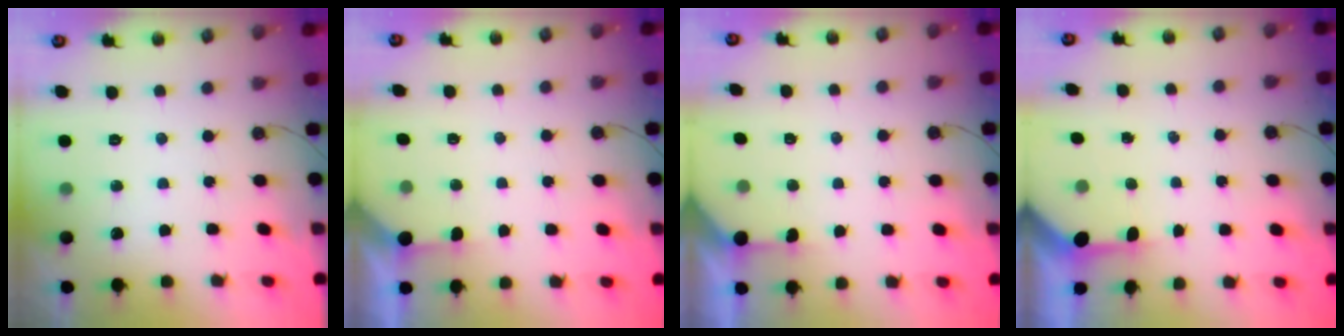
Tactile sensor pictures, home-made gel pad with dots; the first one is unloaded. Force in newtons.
{"total": 2.3, "press": 2.3, "slide": 0.3}
{"total": 2.7, "press": 2.7, "slide": 0.3}
{"total": 3.0, "press": 3.0, "slide": 0.2}